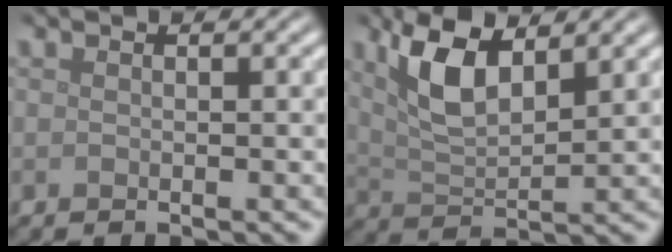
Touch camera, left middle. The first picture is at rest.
{"total": 5.8, "force": [2.8, 2.4, 4.5], "torque": [-0.096, 0.003, 0.051]}